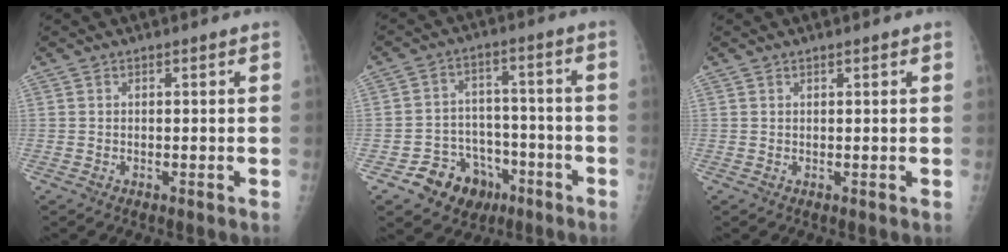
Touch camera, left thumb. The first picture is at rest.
{"total": 10.7, "force": [-5.8, 8.4, 3.1], "torque": [-0.015, 0.059, -0.081]}
{"total": 0.5, "force": [0.4, 0.0, 0.4], "torque": [-0.006, 0.000, 0.007]}